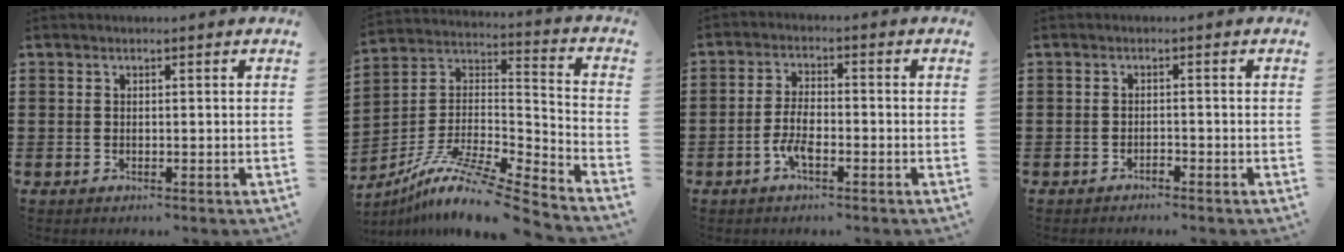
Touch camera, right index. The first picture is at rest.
{"total": 10.7, "force": [-8.5, 0.4, 6.5], "torque": [-0.118, -0.004, -0.167]}
{"total": 4.5, "force": [-2.1, 1.5, 3.8], "torque": [-0.085, -0.001, -0.042]}
{"total": 0.9, "force": [-0.8, 0.2, 0.2], "torque": [-0.006, 0.003, -0.017]}